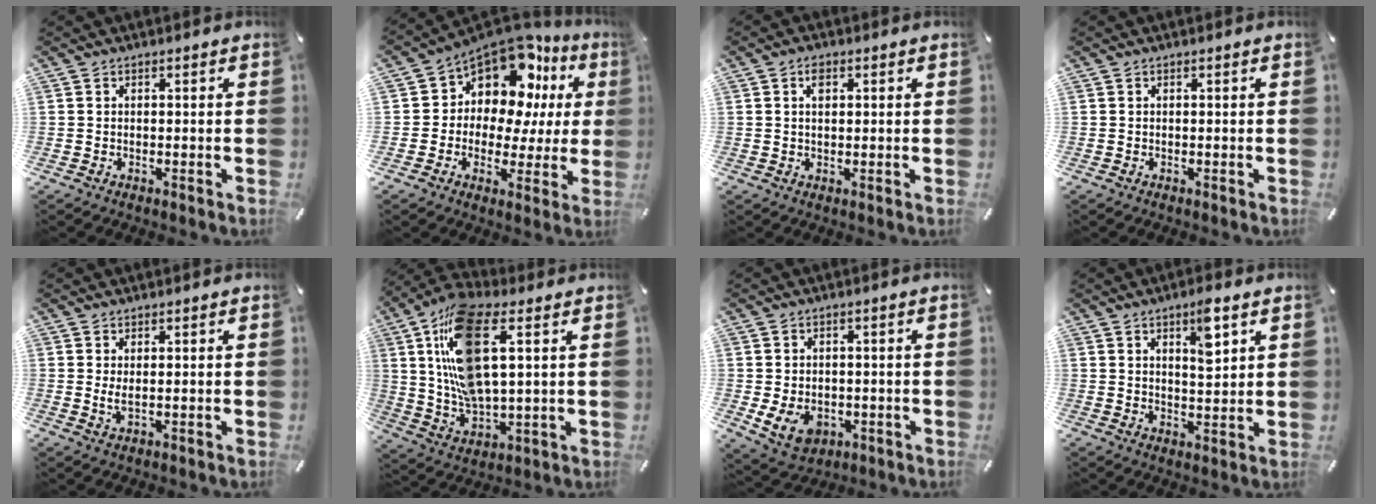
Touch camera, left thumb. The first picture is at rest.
{"total": 11.8, "force": [7.4, 7.5, 5.2], "torque": [-0.087, -0.079, 0.133]}
{"total": 2.8, "force": [0.9, 1.7, 2.0], "torque": [-0.036, 0.004, 0.013]}
{"total": 0.0}
{"total": 2.6, "force": [0.7, 0.8, 2.3], "torque": [-0.046, -0.007, 0.009]}
{"total": 17.9, "force": [6.4, 8.3, 14.5], "torque": [-0.312, -0.012, 0.113]}
{"total": 7.0, "force": [-1.3, 5.6, 4.1], "torque": [-0.078, 0.004, -0.023]}
{"total": 7.3, "force": [4.1, 2.6, 5.4], "torque": [-0.077, -0.019, 0.062]}